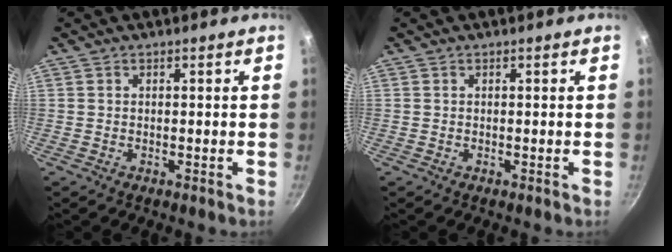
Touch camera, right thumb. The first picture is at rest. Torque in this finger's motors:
{"motor_torque": [-0.26, 0.13, 0.34, -0.40, 0.00]}